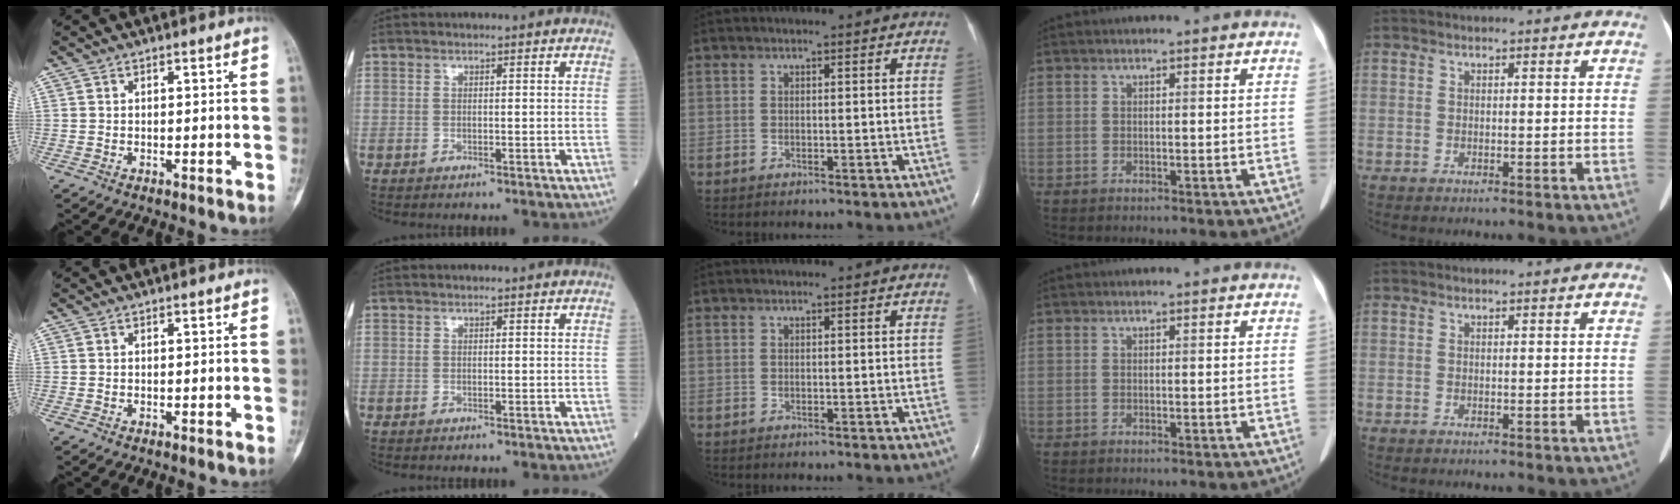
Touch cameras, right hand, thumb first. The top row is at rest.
{}